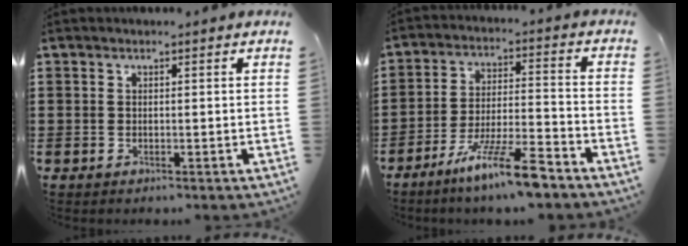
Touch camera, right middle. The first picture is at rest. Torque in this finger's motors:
{"motor_torque": [1.50, -0.64, 0.74, 0.21]}